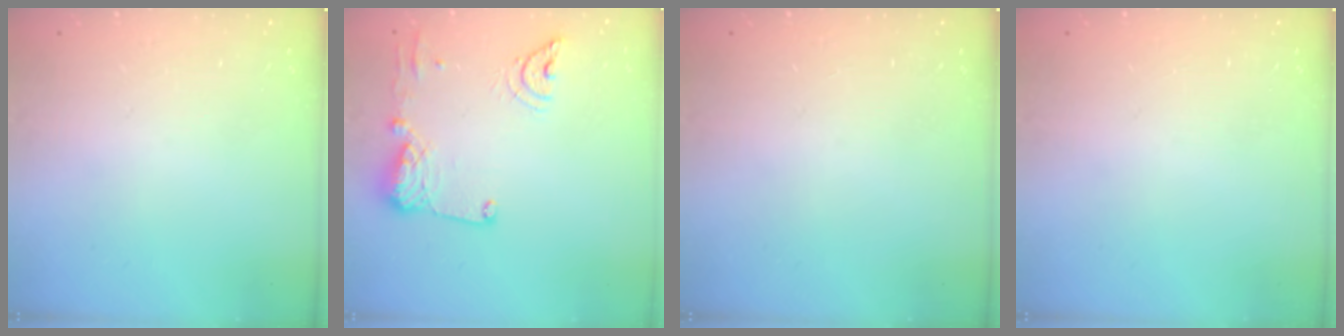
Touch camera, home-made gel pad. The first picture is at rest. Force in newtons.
{"total": 14.2, "press": 14.0, "slide": 1.8}
{"total": 0.0}
{"total": 0.0}